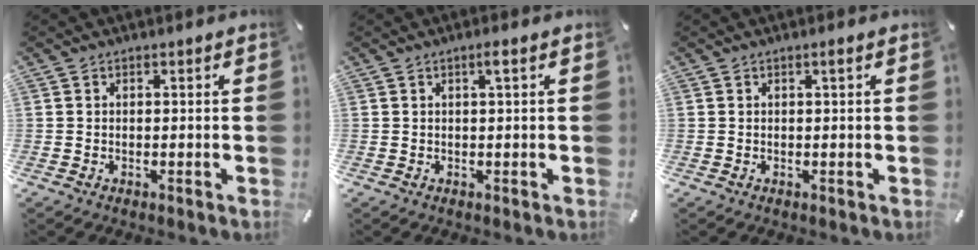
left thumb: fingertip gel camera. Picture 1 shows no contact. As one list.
[{"total": 1.8, "force": [0.6, 0.0, 1.7], "torque": [-0.034, 0.000, 0.009]}, {"total": 0.8, "force": [0.2, 0.0, 0.7], "torque": [-0.014, 0.001, 0.004]}]